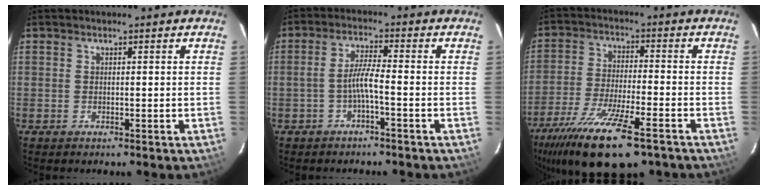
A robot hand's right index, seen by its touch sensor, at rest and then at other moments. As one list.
[{"total": 3.8, "force": [-1.8, -0.1, 3.4], "torque": [-0.072, 0.007, -0.033]}, {"total": 18.7, "force": [-12.5, 5.0, 13.0], "torque": [-0.263, -0.053, -0.218]}]